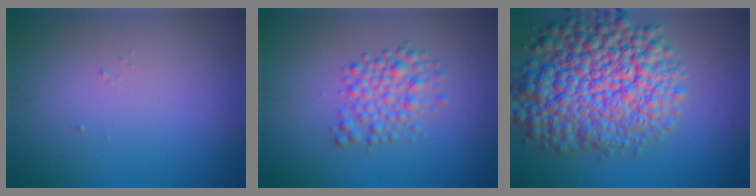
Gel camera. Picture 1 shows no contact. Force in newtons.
{"total": 3.1, "press": 3.1, "slide": 0.1}
{"total": 12.8, "press": 12.8, "slide": 0.5}